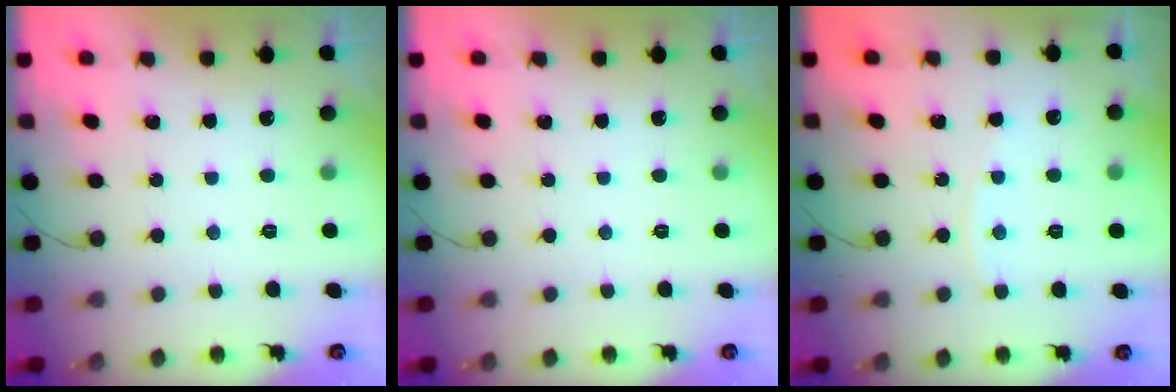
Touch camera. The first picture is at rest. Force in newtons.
{"total": 0.0}
{"total": 2.6, "press": 2.6, "slide": 0.3}